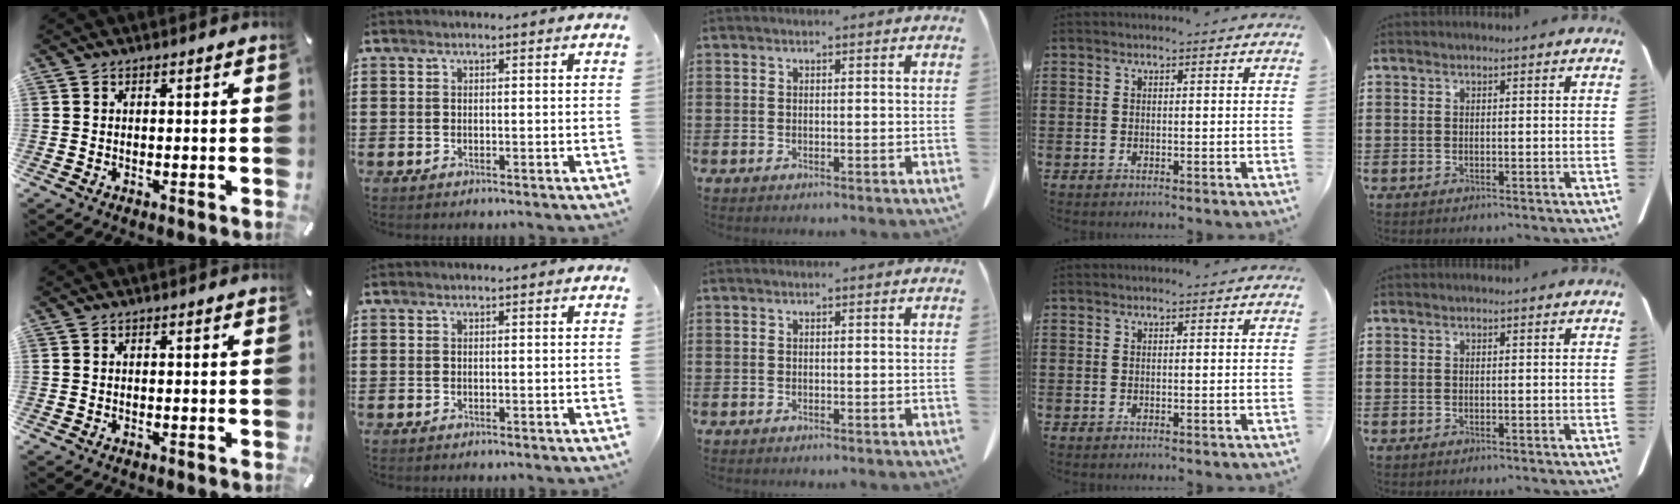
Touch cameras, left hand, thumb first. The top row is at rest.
{}